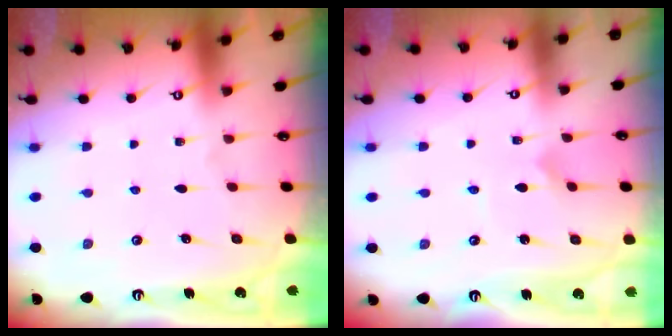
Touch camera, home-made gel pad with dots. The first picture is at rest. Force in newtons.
{"total": 3.3, "press": 3.3, "slide": 0.3}